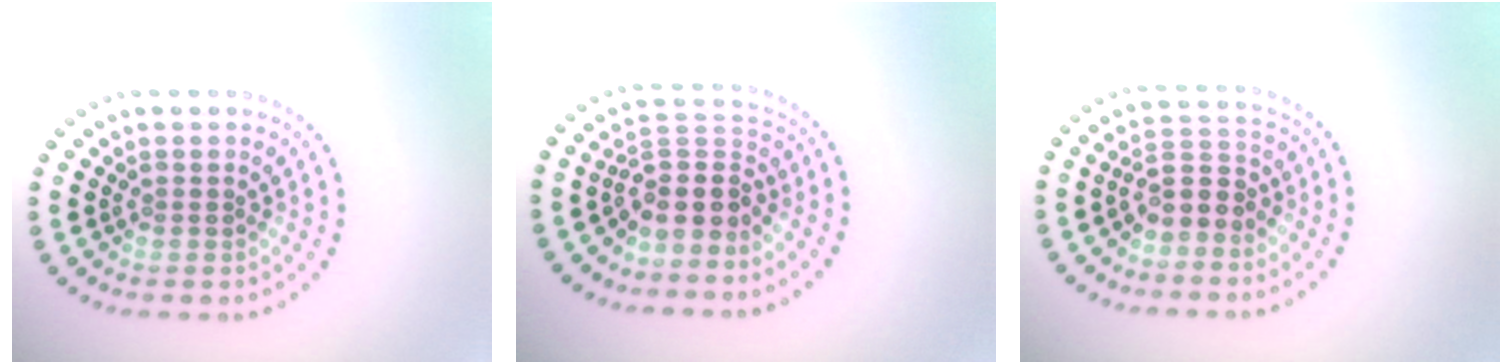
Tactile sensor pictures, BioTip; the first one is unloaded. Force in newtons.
{"total": 3.7, "press": 2.9, "slide": 2.4}
{"total": 2.8, "press": 2.5, "slide": 1.3}